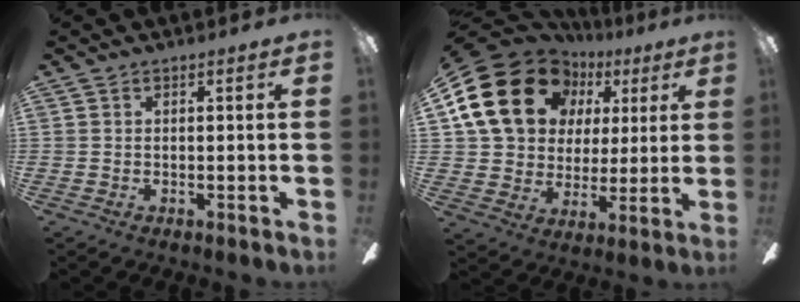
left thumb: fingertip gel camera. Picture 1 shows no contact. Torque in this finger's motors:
{"motor_torque": [0.91, 2.77, 1.47, -1.30, 0.42]}